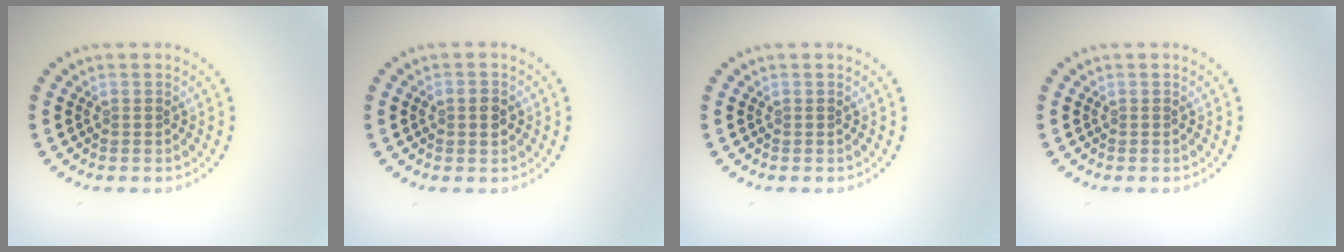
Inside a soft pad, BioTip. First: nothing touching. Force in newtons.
{"total": 1.6, "press": 1.6, "slide": 0.2}
{"total": 0.0}
{"total": 0.0}